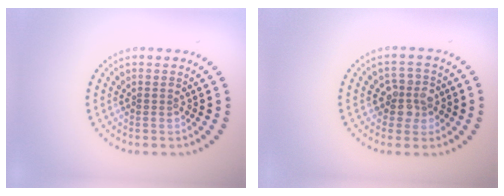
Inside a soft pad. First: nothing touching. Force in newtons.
{"total": 3.0, "press": 2.7, "slide": 1.2}